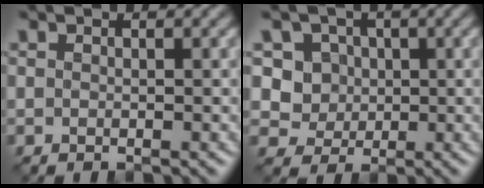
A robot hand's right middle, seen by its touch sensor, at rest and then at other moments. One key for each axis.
{"total": 4.2, "fx": 1.1, "fy": 3.8, "fz": 1.6, "tx": -0.028, "ty": -0.007, "tz": 0.026}